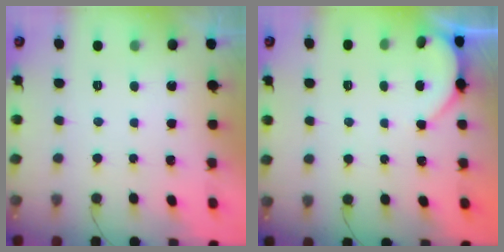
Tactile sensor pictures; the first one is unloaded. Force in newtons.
{"total": 3.0, "press": 3.0, "slide": 0.2}